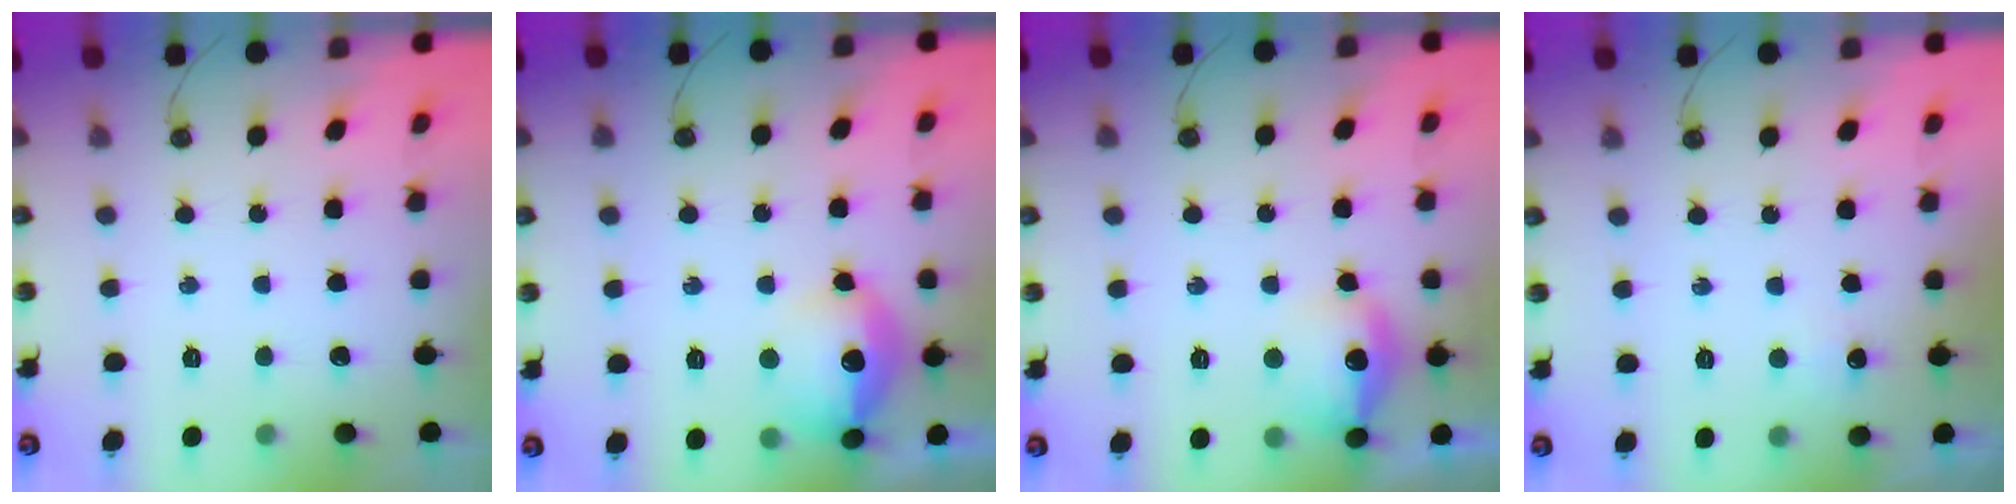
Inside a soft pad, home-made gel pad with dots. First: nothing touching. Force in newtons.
{"total": 14.9, "press": 14.8, "slide": 1.1}
{"total": 13.7, "press": 13.6, "slide": 1.0}
{"total": 4.1, "press": 4.0, "slide": 1.0}